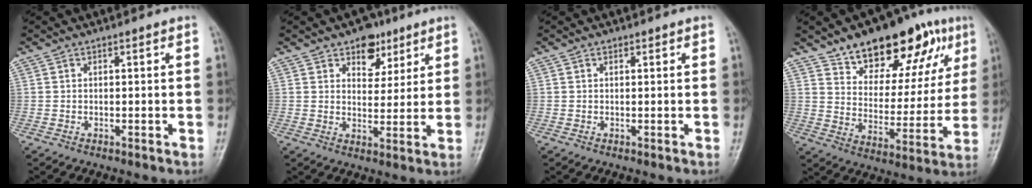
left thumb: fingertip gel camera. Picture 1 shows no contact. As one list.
[{"total": 7.0, "force": [4.3, 4.7, 3.0], "torque": [-0.009, -0.020, 0.063]}, {"total": 0.6, "force": [0.4, 0.4, 0.3], "torque": [0.000, -0.002, 0.003]}, {"total": 19.9, "force": [12.1, 10.1, 12.1], "torque": [-0.114, -0.042, 0.188]}]